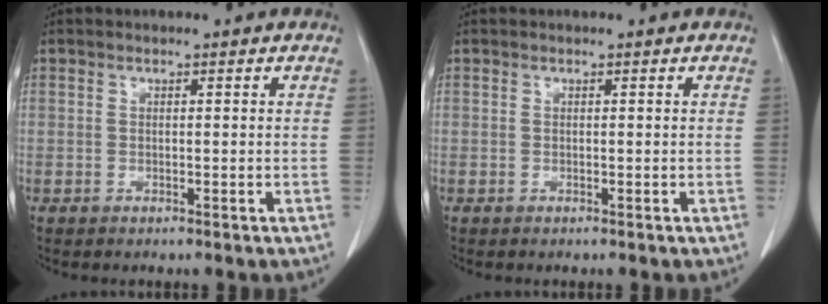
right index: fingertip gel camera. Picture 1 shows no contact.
{"total": 0.0}